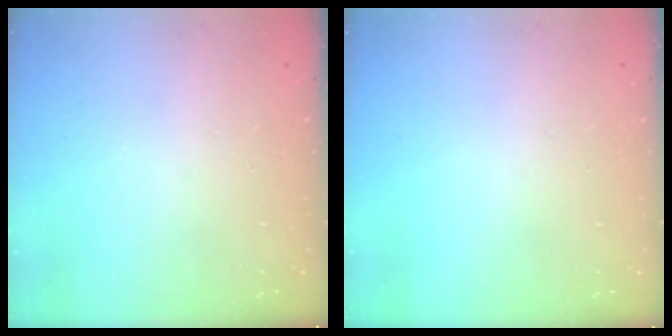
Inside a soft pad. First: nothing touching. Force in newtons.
{"total": 0.0}